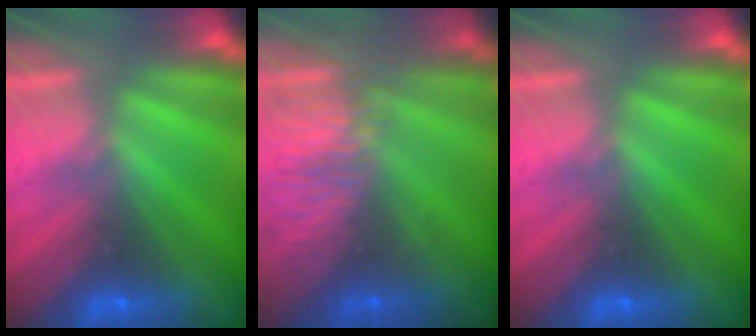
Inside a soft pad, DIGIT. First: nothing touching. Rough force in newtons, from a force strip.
{"total": 8.8}
{"total": 0.0}